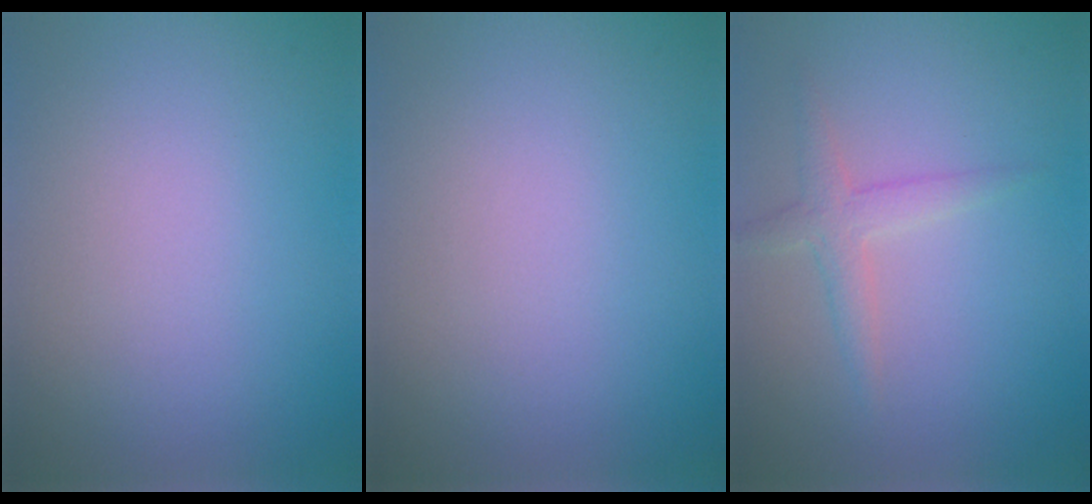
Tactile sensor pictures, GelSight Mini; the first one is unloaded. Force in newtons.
{"total": 0.0}
{"total": 2.1, "press": 2.1, "slide": 0.1}